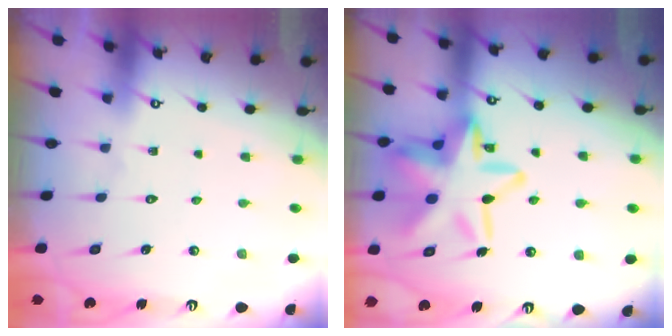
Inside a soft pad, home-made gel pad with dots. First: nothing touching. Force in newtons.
{"total": 21.5, "press": 21.4, "slide": 1.8}